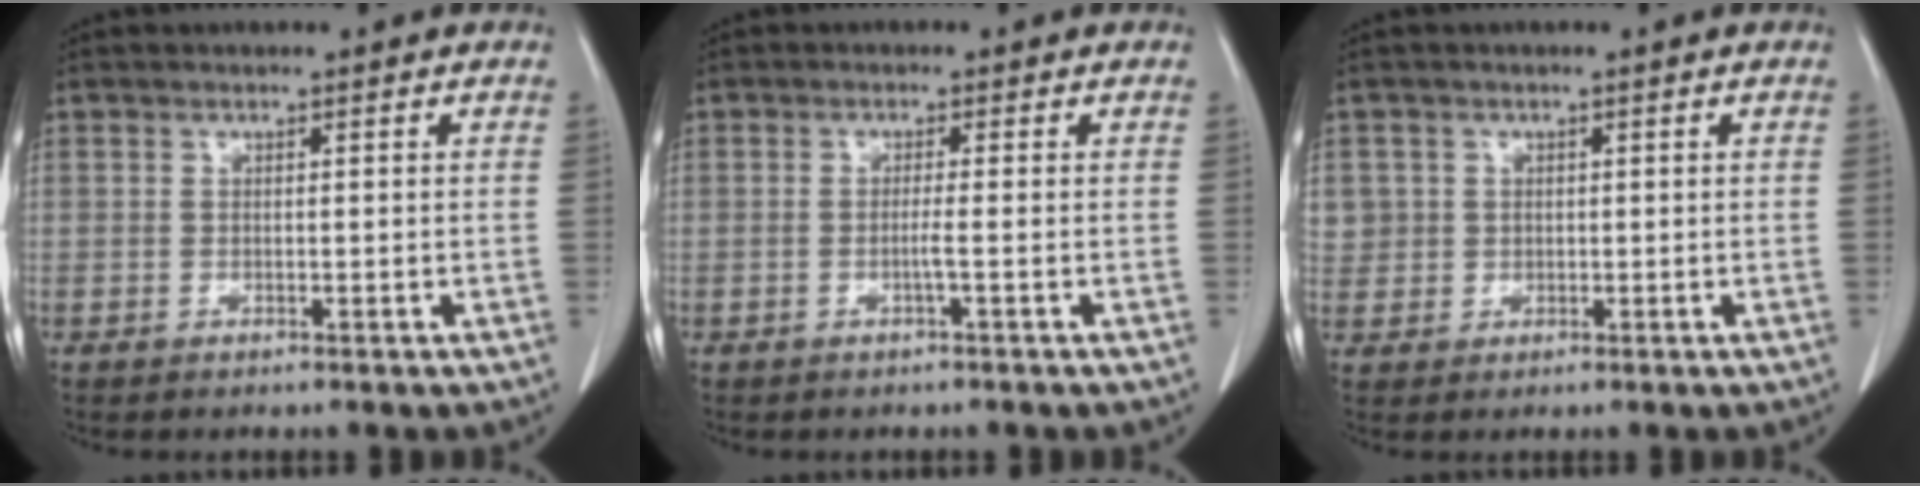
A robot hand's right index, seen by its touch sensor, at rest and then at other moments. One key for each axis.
{"total": 1.3, "fx": -0.4, "fy": -0.4, "fz": 1.2, "tx": -0.019, "ty": 0.002, "tz": -0.008}
{"total": 3.1, "fx": 0.8, "fy": 3.0, "fz": 0.0, "tx": 0.019, "ty": 0.006, "tz": 0.019}